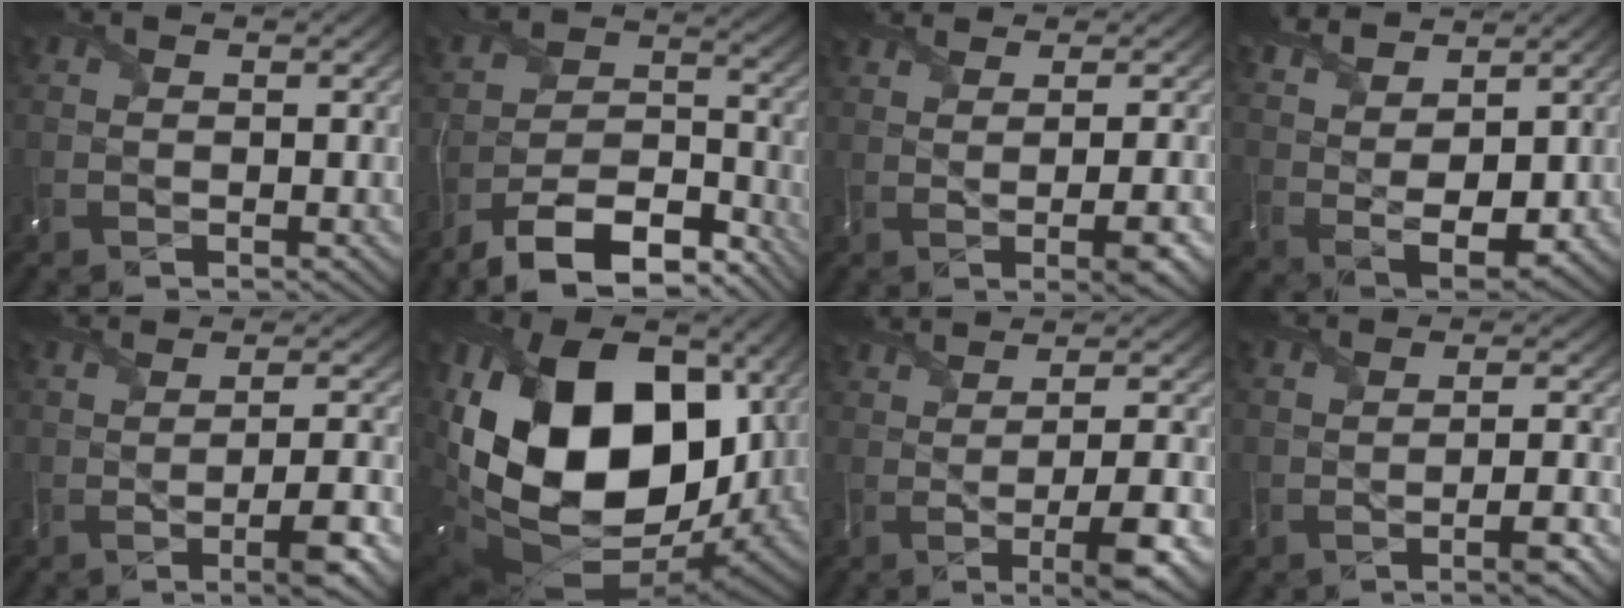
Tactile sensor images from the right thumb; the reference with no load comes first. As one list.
[{"total": 13.0, "force": [-10.8, 4.4, 5.7], "torque": [-0.087, -0.010, -0.196]}, {"total": 5.3, "force": [1.9, 1.5, 4.7], "torque": [-0.045, 0.024, 0.008]}, {"total": 9.5, "force": [6.0, 4.2, 6.1], "torque": [-0.153, 0.010, 0.109]}, {"total": 4.6, "force": [-1.8, 0.3, 4.2], "torque": [-0.058, 0.007, -0.033]}, {"total": 21.5, "force": [1.3, 14.2, 16.1], "torque": [-0.367, -0.039, 0.053]}, {"total": 6.6, "force": [-0.4, 0.8, 6.5], "torque": [-0.077, 0.021, -0.008]}, {"total": 3.3, "force": [-1.8, 0.0, 2.7], "torque": [-0.037, 0.005, -0.038]}]